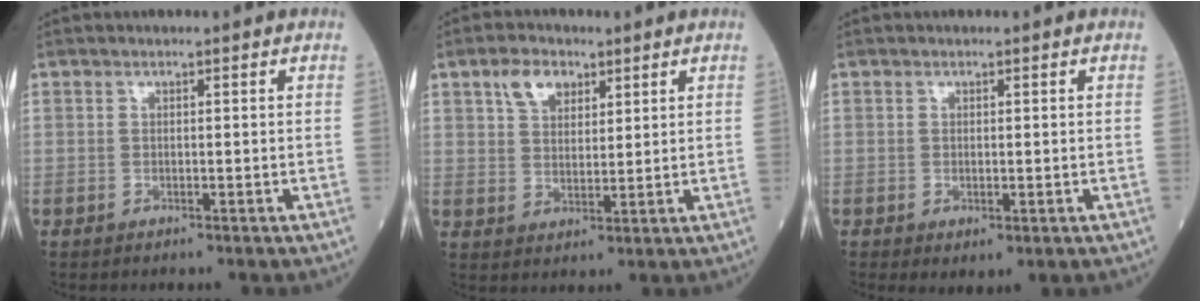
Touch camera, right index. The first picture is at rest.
{"total": 5.3, "force": [3.0, 3.1, 3.0], "torque": [-0.060, 0.012, 0.058]}
{"total": 2.3, "force": [-0.5, 1.1, 1.9], "torque": [-0.031, -0.008, -0.001]}